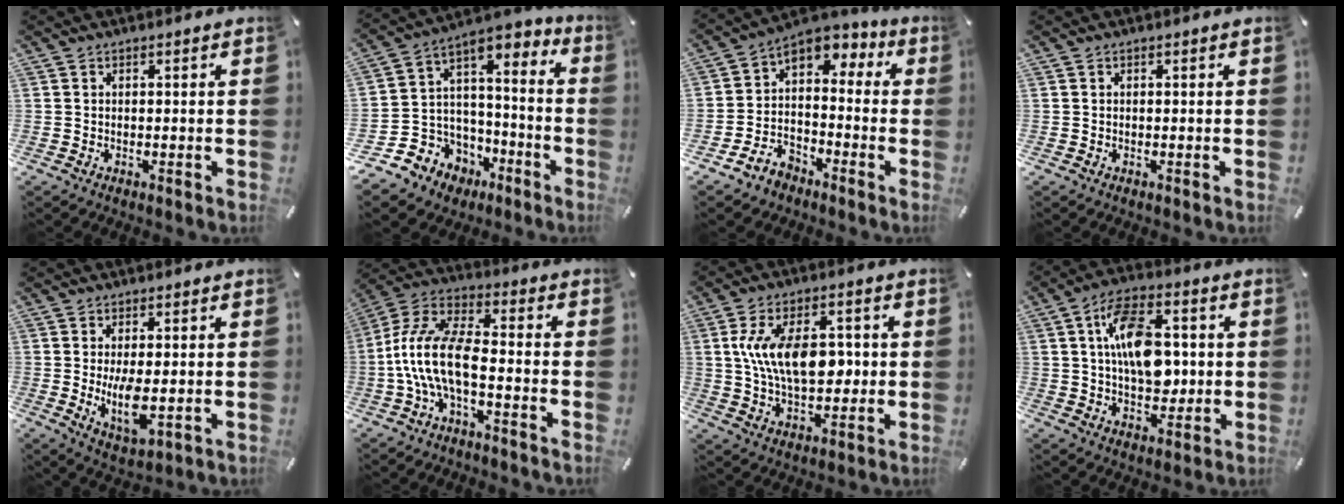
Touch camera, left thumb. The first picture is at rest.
{"total": 8.7, "force": [-0.7, 8.7, 0.5], "torque": [-0.020, -0.022, -0.001]}
{"total": 8.1, "force": [-2.8, 7.3, 1.9], "torque": [-0.049, 0.013, -0.046]}
{"total": 0.0}
{"total": 8.5, "force": [-0.4, 3.6, 7.7], "torque": [-0.156, -0.024, -0.008]}
{"total": 12.8, "force": [-3.9, 5.4, 10.9], "torque": [-0.229, 0.002, -0.071]}
{"total": 14.5, "force": [1.6, 8.2, 11.8], "torque": [-0.224, -0.001, 0.024]}
{"total": 15.0, "force": [1.6, 9.3, 11.6], "torque": [-0.201, 0.010, 0.028]}